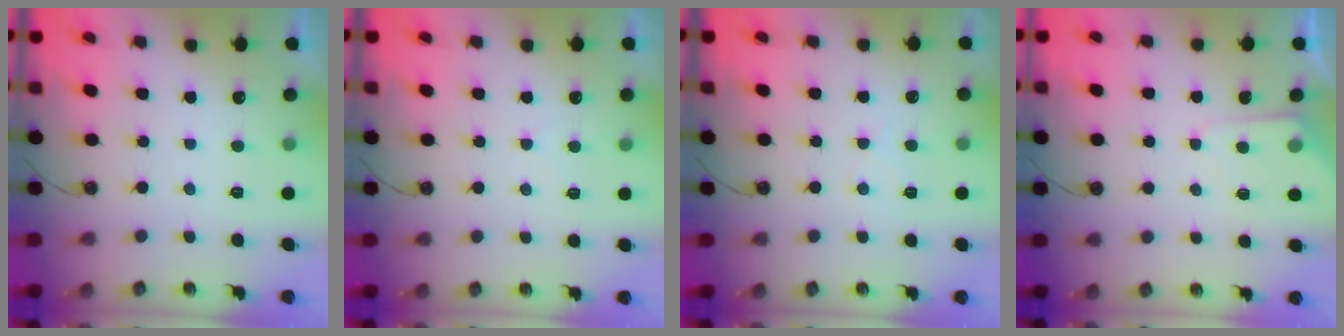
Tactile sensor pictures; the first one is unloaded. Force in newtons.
{"total": 2.9, "press": 2.9, "slide": 0.5}
{"total": 3.7, "press": 3.6, "slide": 0.7}
{"total": 5.1, "press": 5.1, "slide": 0.6}